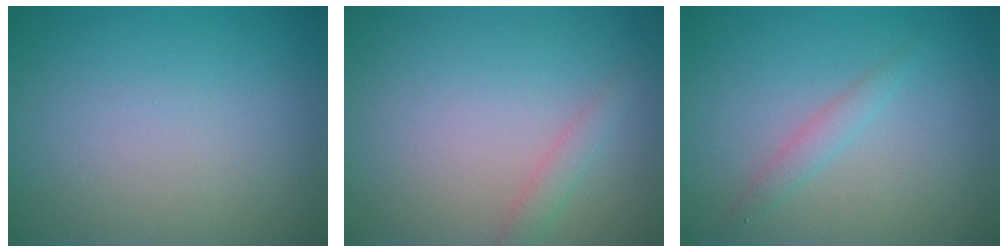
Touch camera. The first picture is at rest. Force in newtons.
{"total": 1.3, "press": 1.3, "slide": 0.1}
{"total": 1.4, "press": 1.4, "slide": 0.0}